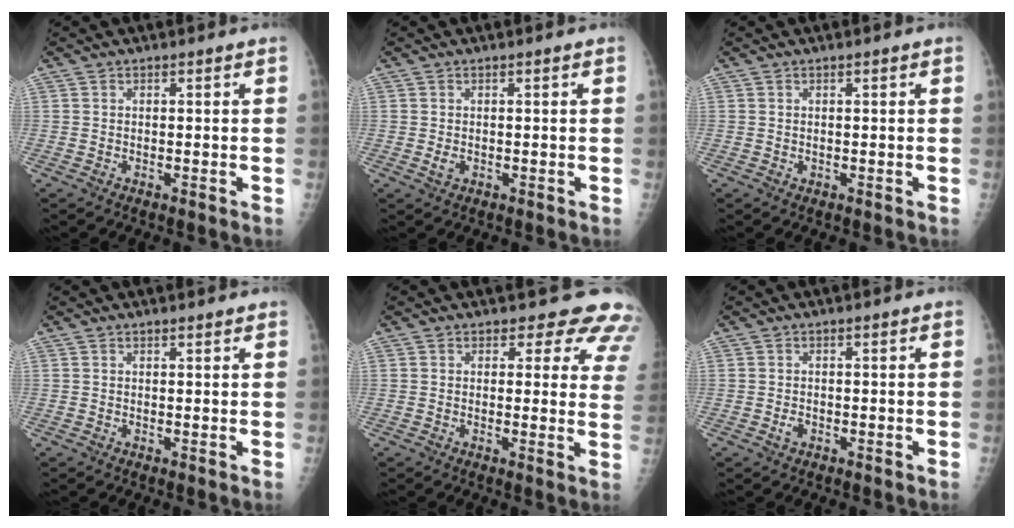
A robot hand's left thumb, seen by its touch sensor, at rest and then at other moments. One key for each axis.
{"total": 1.4, "fx": -0.1, "fy": 0.9, "fz": 1.0, "tx": -0.015, "ty": -0.002, "tz": -0.001}
{"total": 0.0}
{"total": 1.0, "fx": 0.9, "fy": 0.2, "fz": 0.4, "tx": -0.004, "ty": -0.003, "tz": 0.012}
{"total": 10.3, "fx": 8.8, "fy": 4.5, "fz": 2.8, "tx": 0.025, "ty": -0.046, "tz": 0.068}
{"total": 1.1, "fx": -0.4, "fy": 0.8, "fz": 0.7, "tx": -0.014, "ty": 0.003, "tz": -0.008}